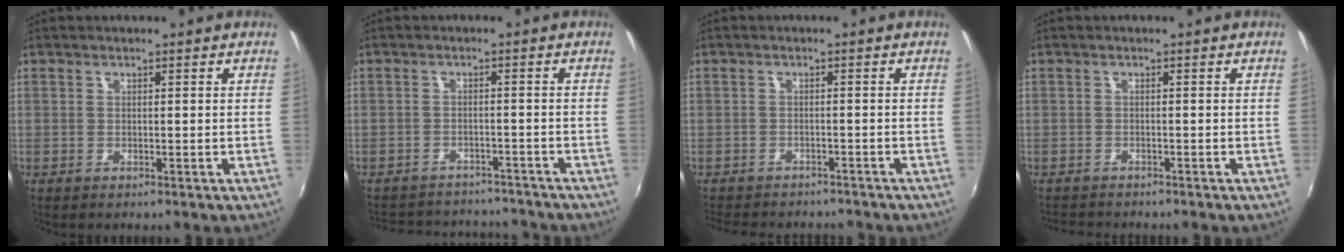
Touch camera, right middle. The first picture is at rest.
{"total": 13.3, "force": [-11.8, 4.7, 3.8], "torque": [-0.093, 0.030, -0.156]}
{"total": 7.6, "force": [-6.5, 3.3, 2.2], "torque": [-0.060, 0.001, -0.097]}
{"total": 3.6, "force": [-3.5, 0.5, 0.8], "torque": [-0.028, -0.011, -0.059]}